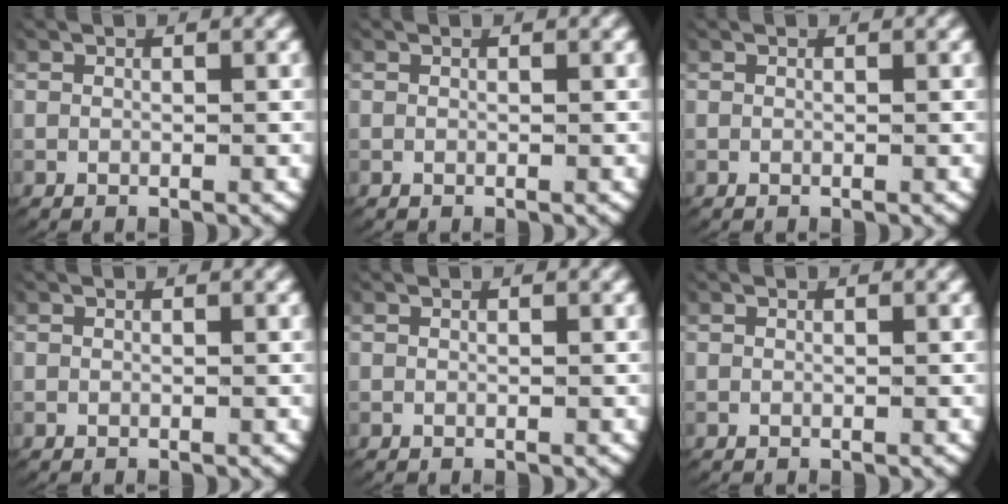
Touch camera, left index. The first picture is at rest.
{"total": 0.0}
{"total": 0.0}
{"total": 0.0}
{"total": 0.0}
{"total": 0.0}